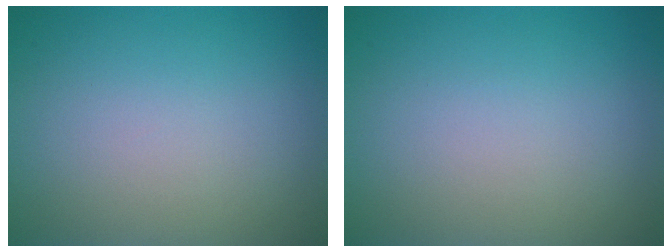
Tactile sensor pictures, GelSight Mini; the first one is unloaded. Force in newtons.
{"total": 0.0}